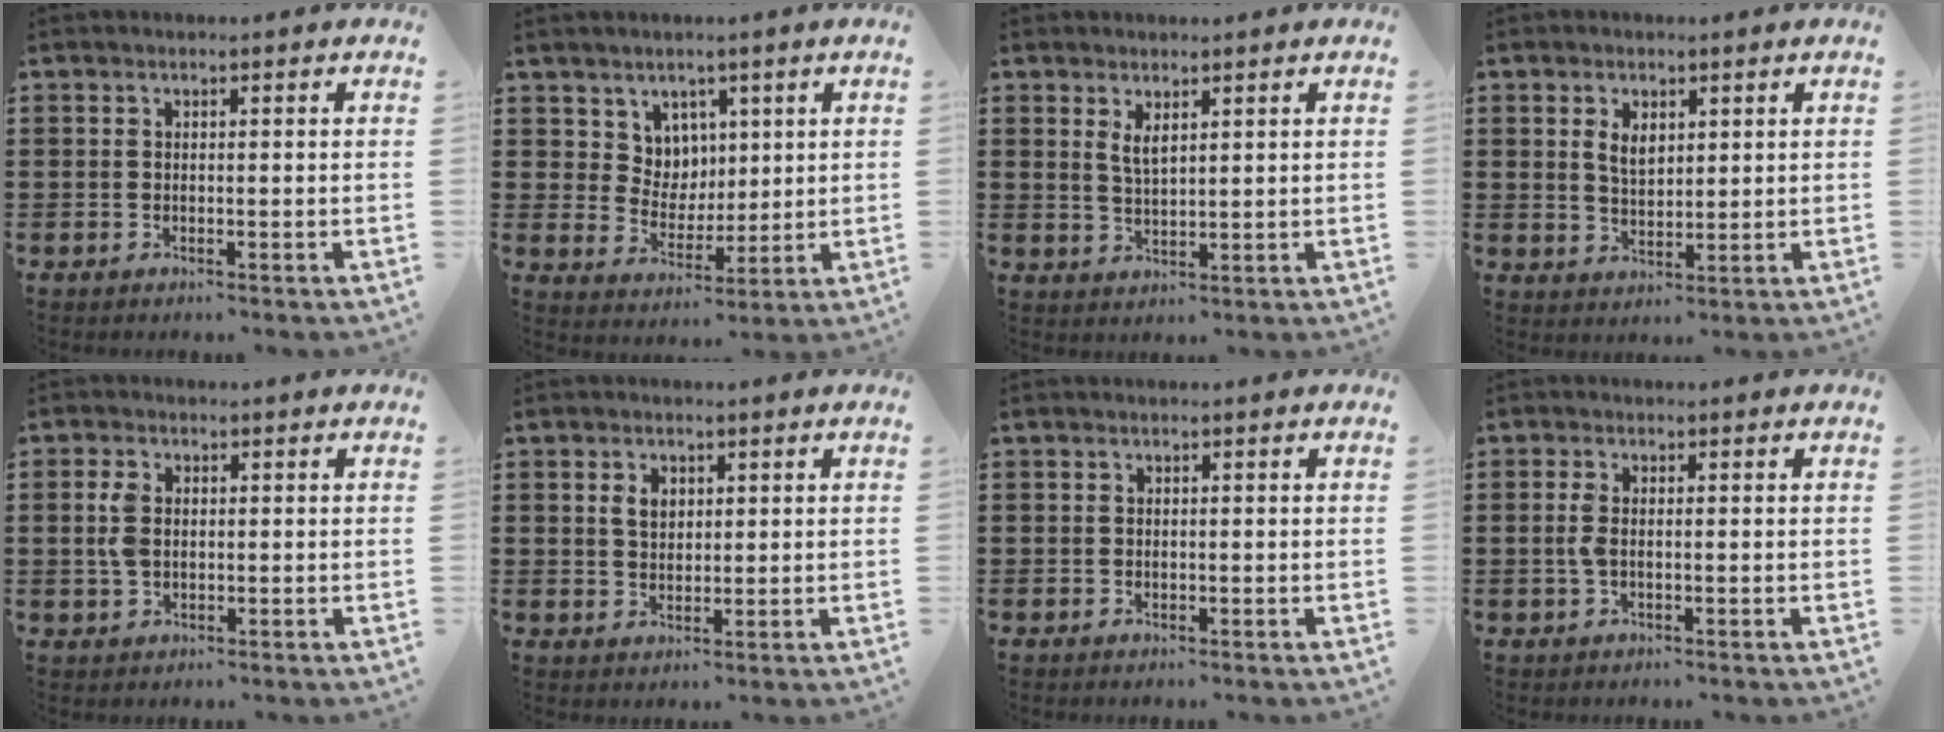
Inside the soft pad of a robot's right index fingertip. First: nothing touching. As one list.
[{"total": 5.8, "force": [3.3, 4.7, 0.3], "torque": [-0.037, 0.001, 0.063]}, {"total": 2.5, "force": [1.5, 0.8, 1.8], "torque": [-0.038, 0.003, 0.026]}, {"total": 3.2, "force": [1.4, 1.9, 2.1], "torque": [-0.040, 0.004, 0.023]}, {"total": 3.7, "force": [0.4, 2.3, 2.8], "torque": [-0.075, 0.003, 0.002]}, {"total": 2.8, "force": [1.0, 2.0, 1.7], "torque": [-0.041, 0.008, 0.018]}, {"total": 0.0}, {"total": 2.3, "force": [-0.2, 0.9, 2.1], "torque": [-0.056, -0.005, -0.008]}]